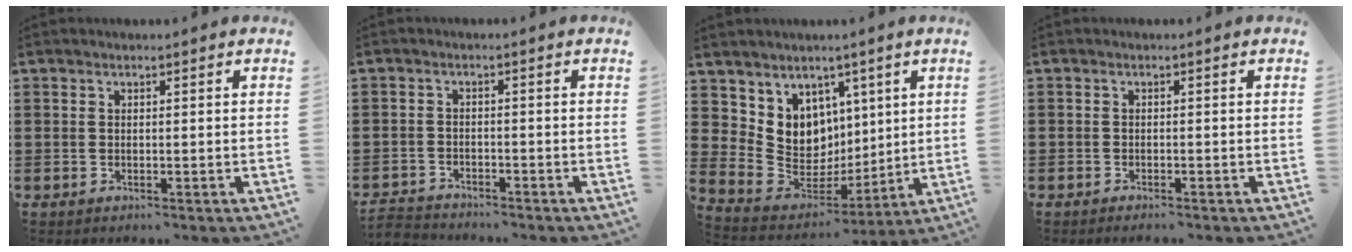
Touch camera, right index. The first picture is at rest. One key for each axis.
{"total": 2.5, "fx": -2.5, "fy": 0.2, "fz": -0.2, "tx": -0.004, "ty": -0.003, "tz": -0.055}
{"total": 8.5, "fx": 3.5, "fy": 7.7, "fz": 1.0, "tx": -0.055, "ty": -0.050, "tz": 0.075}
{"total": 0.8, "fx": -0.8, "fy": 0.1, "fz": 0.1, "tx": -0.004, "ty": 0.001, "tz": -0.016}